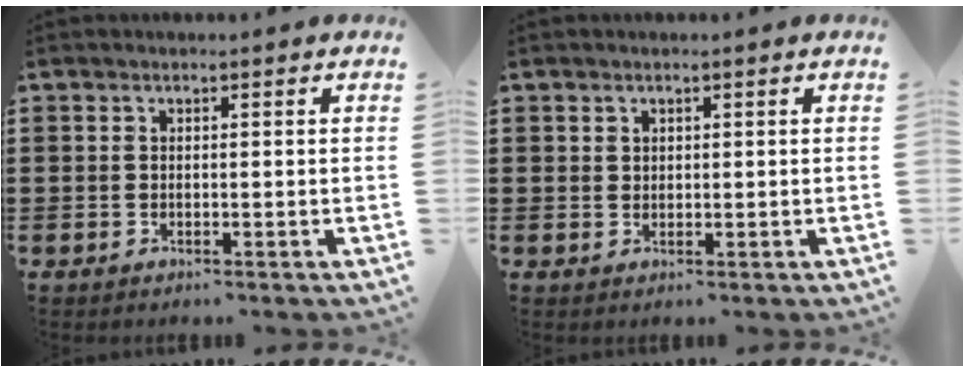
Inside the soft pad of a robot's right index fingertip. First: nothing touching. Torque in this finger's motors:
{"motor_torque": [-0.40, 0.43, -0.06, -0.01]}